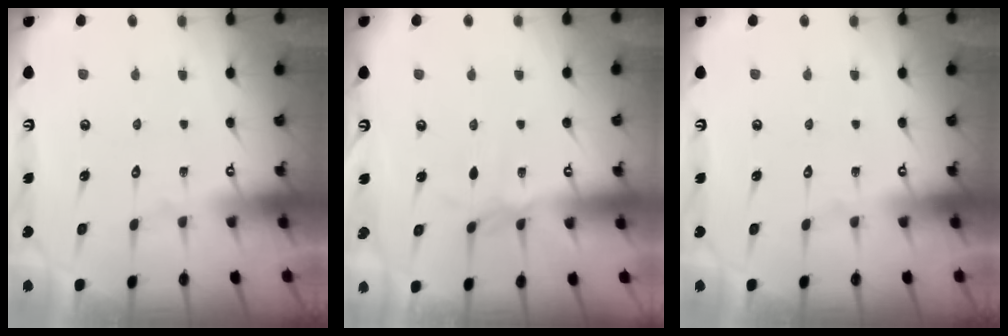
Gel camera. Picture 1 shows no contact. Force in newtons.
{"total": 2.0, "press": 2.0, "slide": 0.5}
{"total": 0.0}